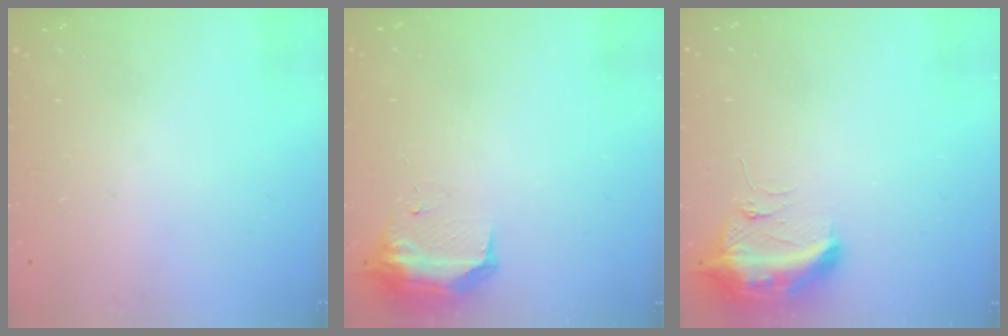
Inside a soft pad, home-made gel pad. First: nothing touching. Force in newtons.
{"total": 8.7, "press": 8.6, "slide": 0.6}
{"total": 10.1, "press": 10.0, "slide": 1.2}